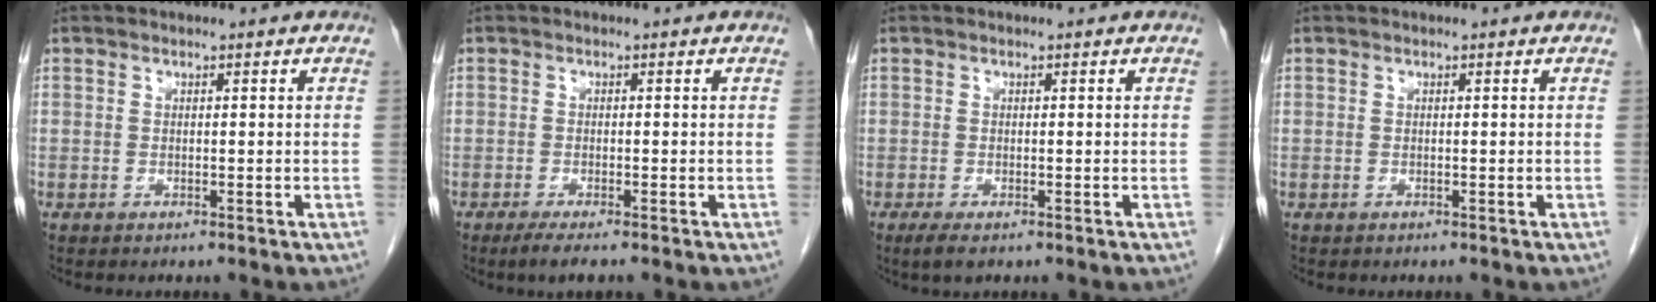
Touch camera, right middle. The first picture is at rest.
{"total": 2.6, "force": [-1.9, 0.1, 1.7], "torque": [-0.033, -0.007, -0.034]}
{"total": 1.9, "force": [-1.3, 0.5, 1.4], "torque": [-0.030, -0.006, -0.021]}
{"total": 0.0}